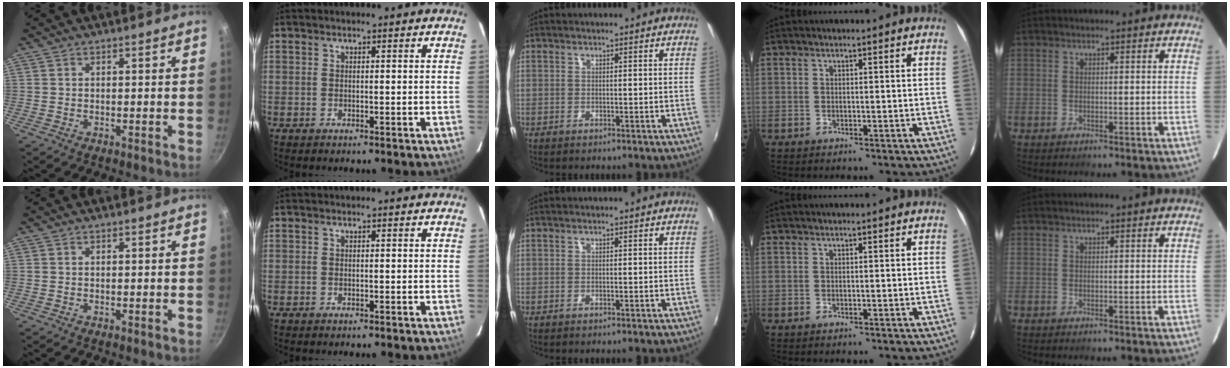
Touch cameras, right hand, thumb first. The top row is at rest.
{}